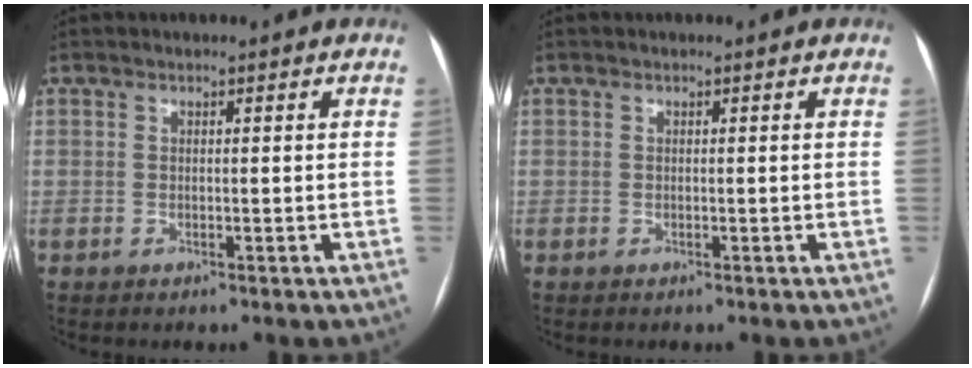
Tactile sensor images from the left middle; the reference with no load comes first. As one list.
[{"total": 0.0}]